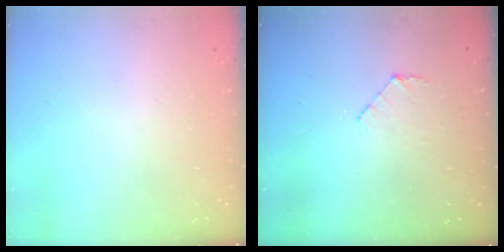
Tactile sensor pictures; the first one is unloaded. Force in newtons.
{"total": 4.9, "press": 4.9, "slide": 0.4}